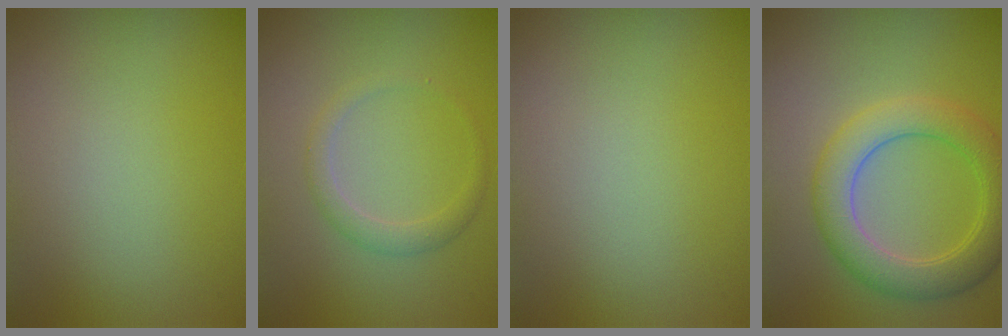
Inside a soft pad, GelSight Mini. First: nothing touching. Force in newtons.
{"total": 1.6, "press": 1.6, "slide": 0.1}
{"total": 0.0}
{"total": 5.3, "press": 5.3, "slide": 0.2}